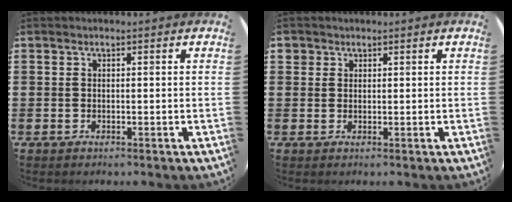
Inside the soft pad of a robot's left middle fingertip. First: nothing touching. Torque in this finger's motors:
{"motor_torque": [-0.02, 0.03, 0.00, 0.00]}